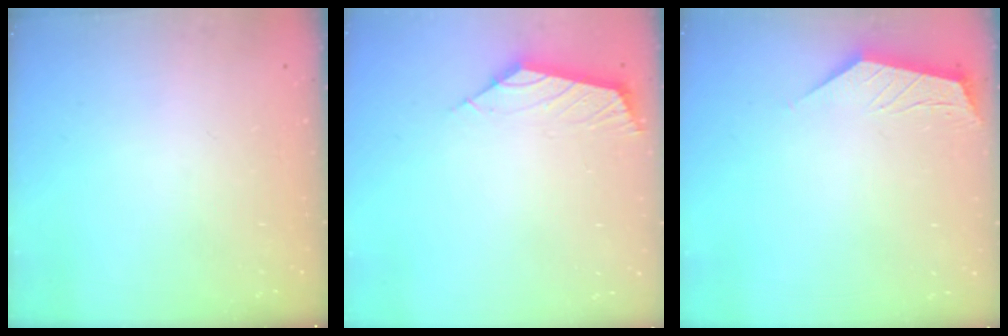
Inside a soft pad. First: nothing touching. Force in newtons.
{"total": 2.9, "press": 2.8, "slide": 0.7}
{"total": 2.0, "press": 2.0, "slide": 0.4}